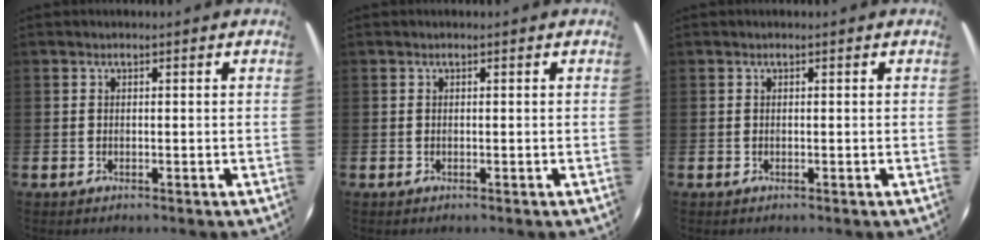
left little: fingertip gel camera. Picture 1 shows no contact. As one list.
[{"total": 0.0}, {"total": 0.0}]